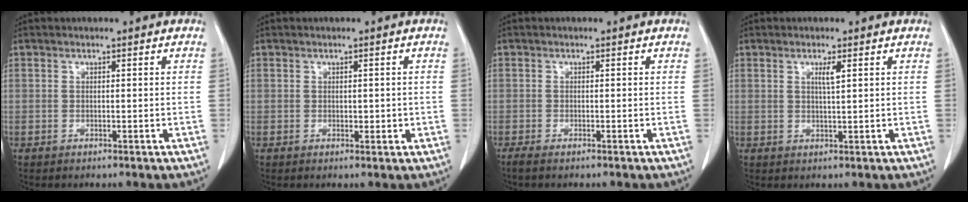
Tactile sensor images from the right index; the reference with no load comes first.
{"total": 1.5, "force": [-0.1, 0.9, 1.1], "torque": [-0.011, 0.000, 0.002]}
{"total": 1.8, "force": [-1.4, 0.2, 1.1], "torque": [-0.018, -0.005, -0.019]}
{"total": 2.0, "force": [0.8, 0.0, 1.8], "torque": [-0.034, -0.003, 0.015]}